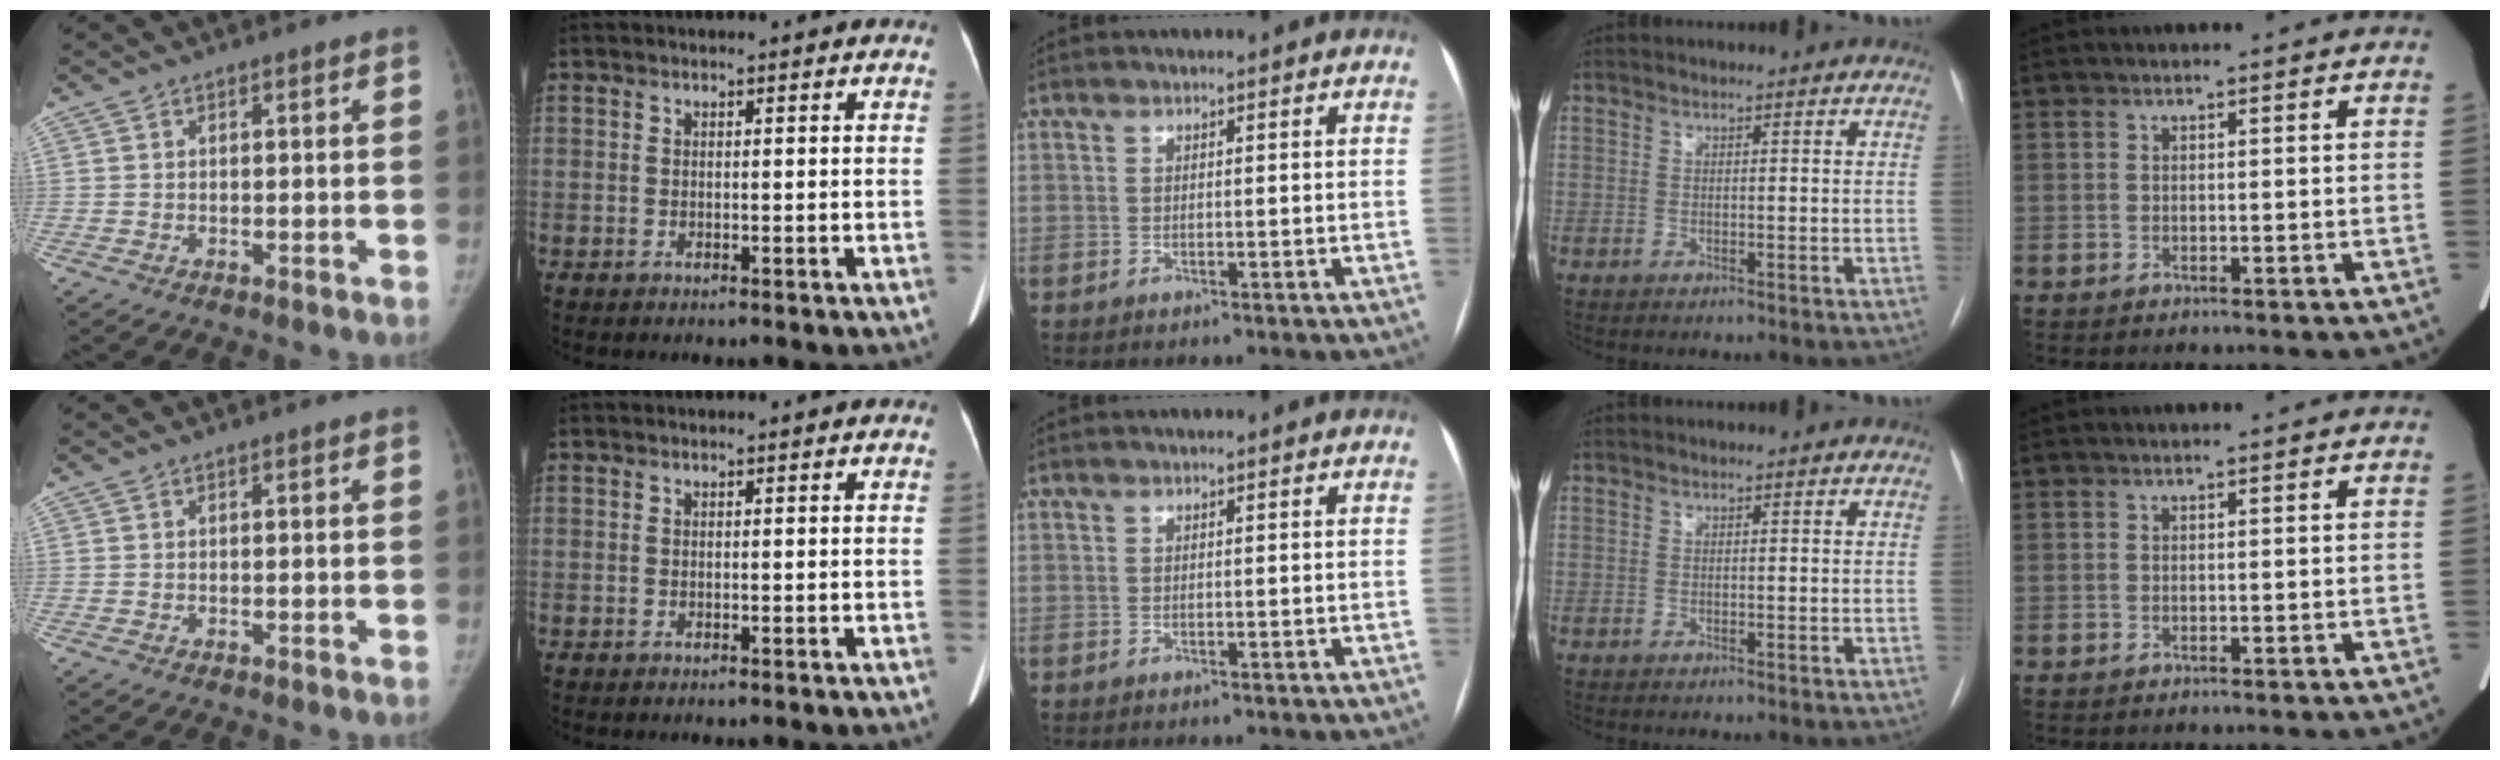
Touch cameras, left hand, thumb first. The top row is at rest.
{}